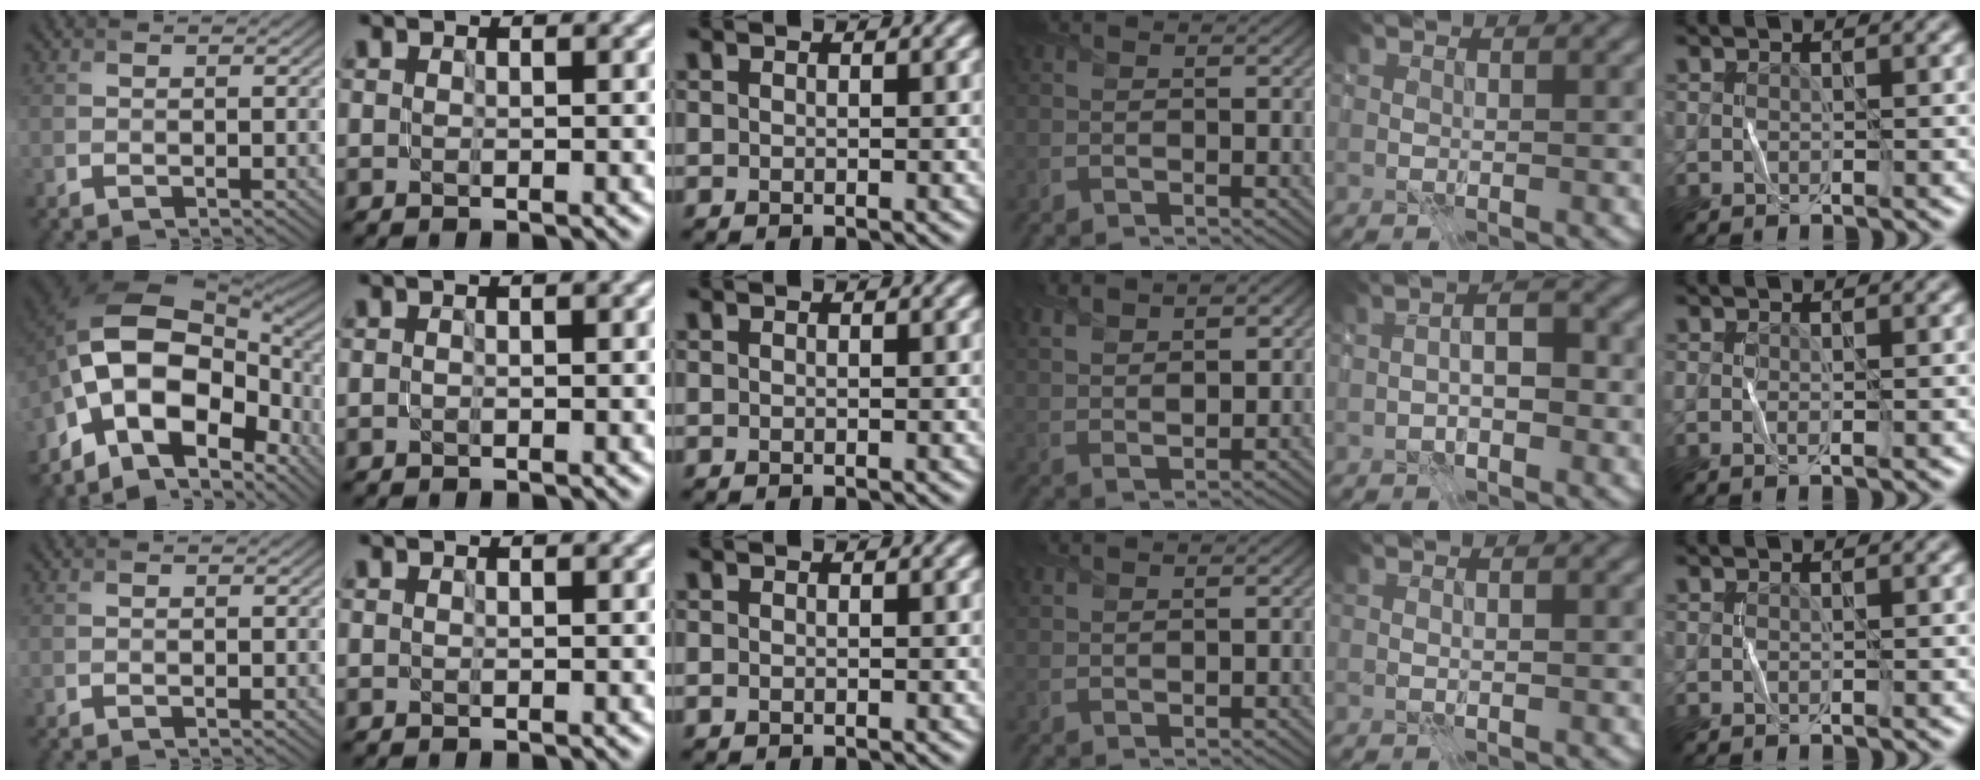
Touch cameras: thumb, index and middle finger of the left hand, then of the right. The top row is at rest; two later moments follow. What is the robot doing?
{"motion": "fold", "object": "shorts"}